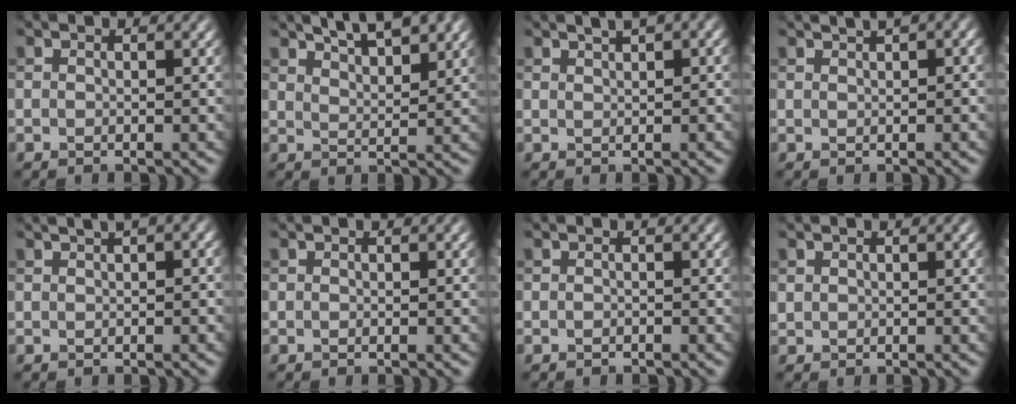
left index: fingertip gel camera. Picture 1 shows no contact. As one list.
[{"total": 5.7, "force": [4.4, 1.7, 3.3], "torque": [-0.028, 0.018, 0.046]}, {"total": 3.8, "force": [2.2, 1.3, 2.8], "torque": [-0.030, 0.019, 0.022]}, {"total": 4.3, "force": [2.4, 1.6, 3.1], "torque": [-0.037, 0.026, 0.019]}, {"total": 5.1, "force": [2.5, 2.1, 3.9], "torque": [-0.038, 0.032, 0.020]}, {"total": 0.0}, {"total": 0.0}, {"total": 0.6, "force": [0.4, 0.4, 0.0], "torque": [-0.001, -0.001, 0.011]}]